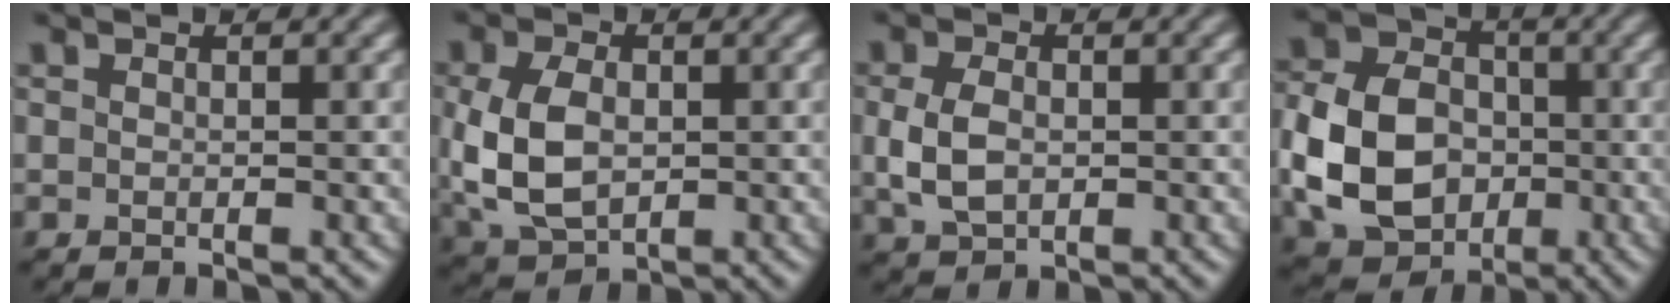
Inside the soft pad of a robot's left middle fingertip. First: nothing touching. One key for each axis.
{"total": 7.1, "fx": -0.1, "fy": 4.8, "fz": 5.1, "tx": -0.125, "ty": -0.006, "tz": 0.000}
{"total": 3.9, "fx": -0.1, "fy": 2.7, "fz": 2.8, "tx": -0.065, "ty": -0.001, "tz": -0.001}
{"total": 11.1, "fx": -1.8, "fy": 8.6, "fz": 6.7, "tx": -0.149, "ty": -0.004, "tz": -0.045}